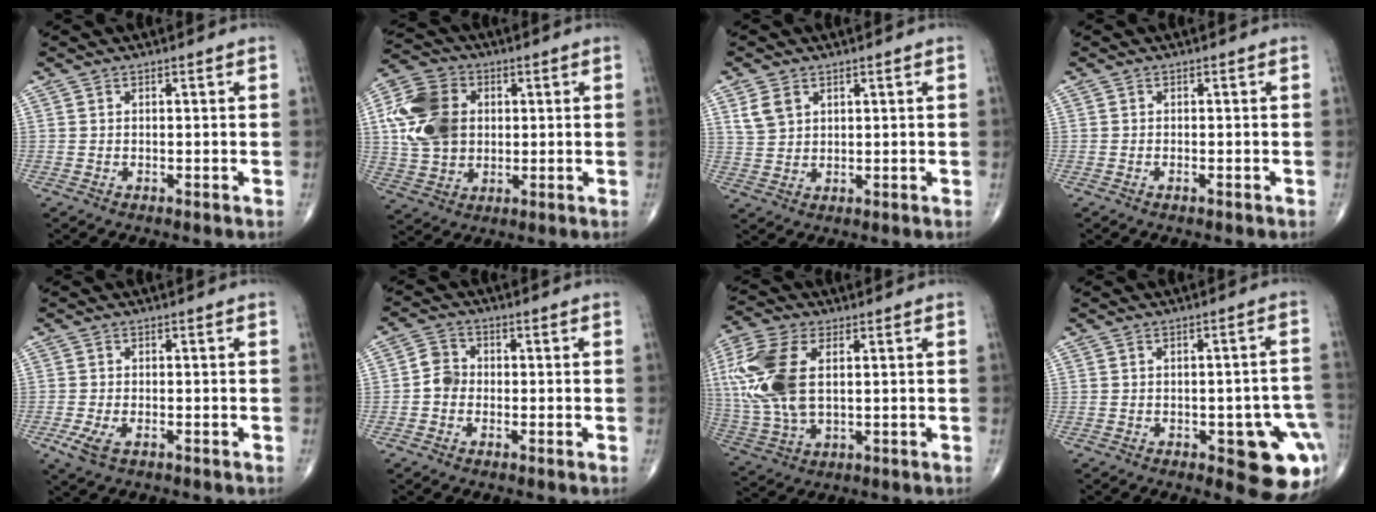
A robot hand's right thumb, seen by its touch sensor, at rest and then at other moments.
{"total": 14.5, "force": [2.3, 11.0, 9.3], "torque": [-0.167, 0.009, 0.042]}
{"total": 4.4, "force": [2.1, 3.1, 2.3], "torque": [-0.039, -0.007, 0.050]}
{"total": 0.6, "force": [-0.4, 0.2, 0.4], "torque": [-0.012, 0.000, -0.006]}
{"total": 3.6, "force": [-1.6, 1.7, 2.8], "torque": [-0.064, -0.004, -0.030]}
{"total": 3.7, "force": [-0.8, 3.2, 1.8], "torque": [-0.020, 0.011, -0.024]}
{"total": 16.6, "force": [3.0, 9.0, 13.6], "torque": [-0.326, -0.001, 0.061]}
{"total": 13.7, "force": [-4.4, 5.2, 11.9], "torque": [-0.093, 0.019, -0.039]}